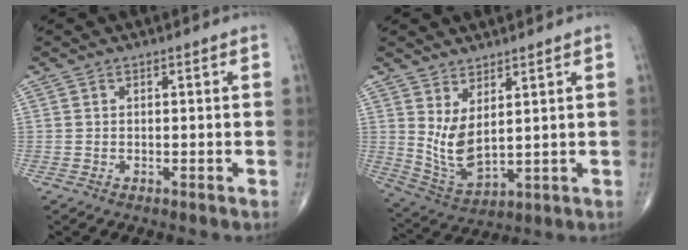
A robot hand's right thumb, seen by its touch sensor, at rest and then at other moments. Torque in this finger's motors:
{"motor_torque": [-0.23, 0.63, 0.72, 0.15, 0.10]}